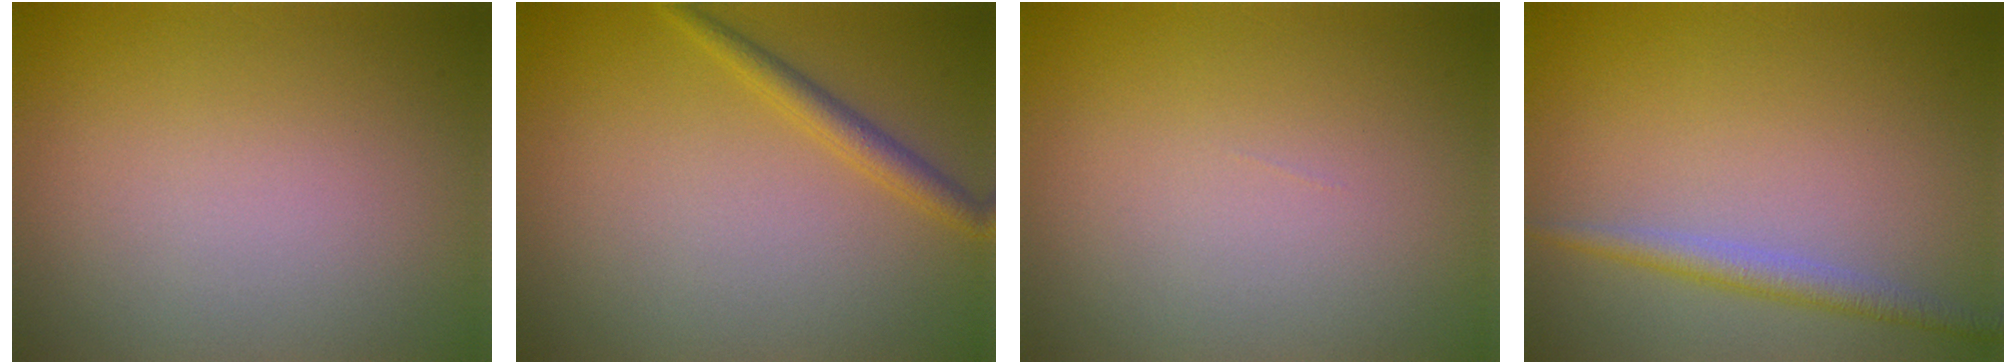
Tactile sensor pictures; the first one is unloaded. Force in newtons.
{"total": 1.9, "press": 1.9, "slide": 0.1}
{"total": 0.0}
{"total": 2.1, "press": 2.1, "slide": 0.1}